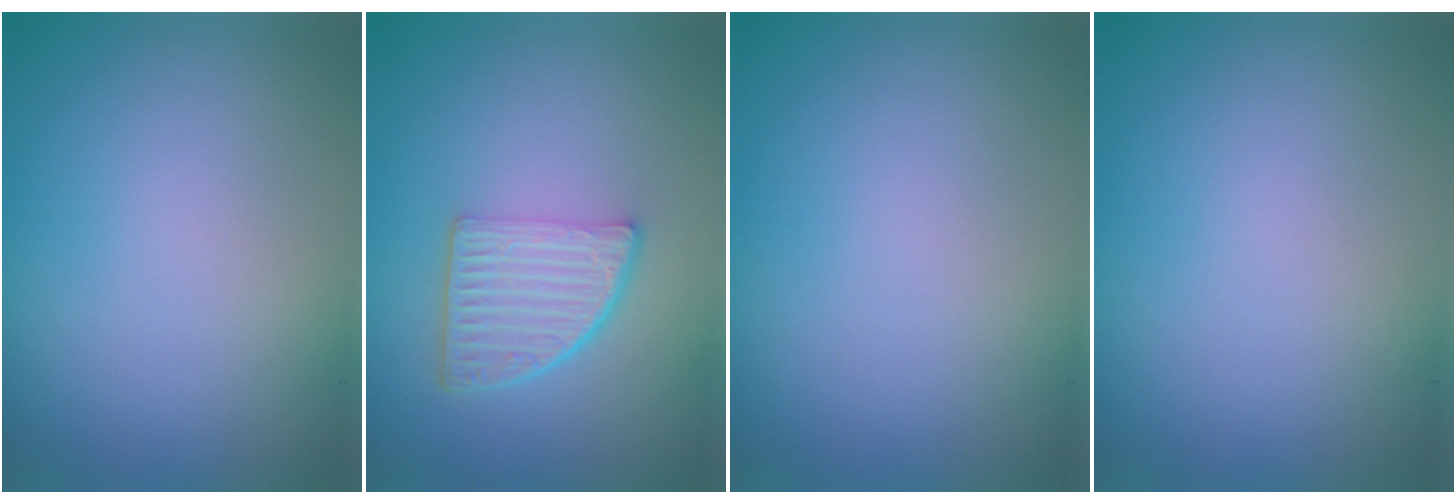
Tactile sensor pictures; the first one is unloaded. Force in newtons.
{"total": 4.8, "press": 3.4, "slide": 3.5}
{"total": 0.0}
{"total": 0.0}